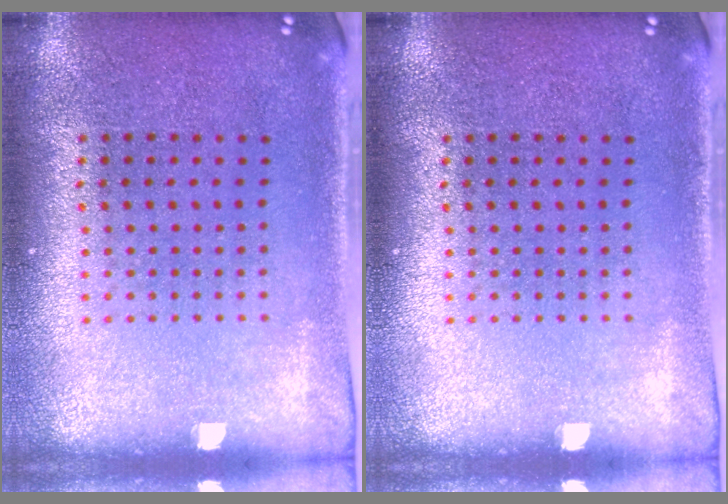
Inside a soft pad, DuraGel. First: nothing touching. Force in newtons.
{"total": 0.0}